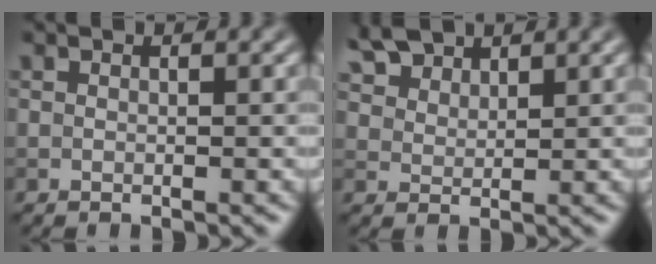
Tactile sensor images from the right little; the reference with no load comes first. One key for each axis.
{"total": 4.2, "fx": 3.4, "fy": 2.0, "fz": 1.5, "tx": -0.042, "ty": -0.005, "tz": 0.075}